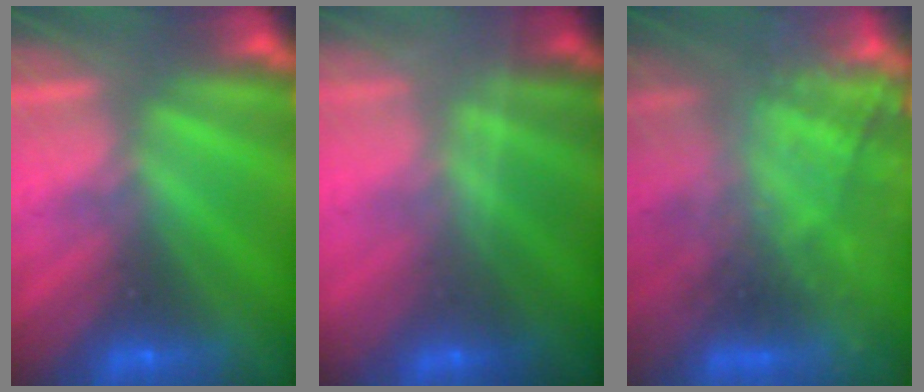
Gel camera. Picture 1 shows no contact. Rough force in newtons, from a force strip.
{"total": 1.7}
{"total": 8.8}